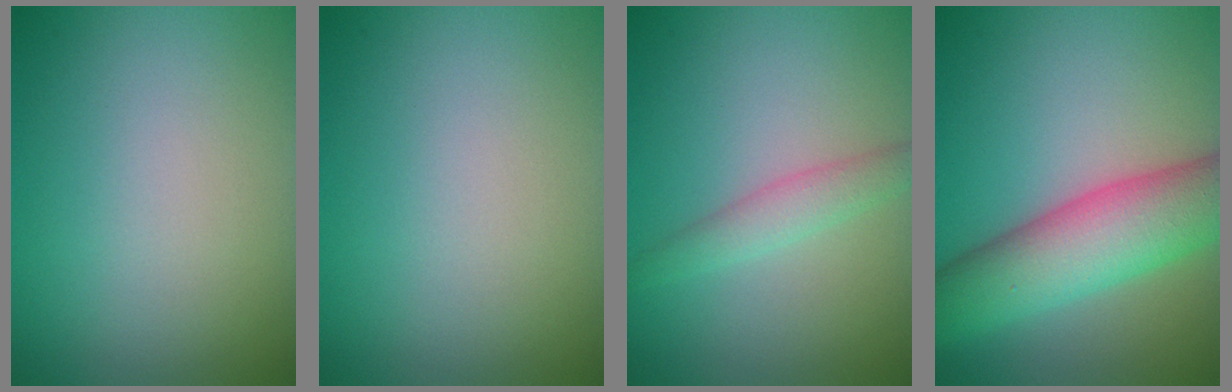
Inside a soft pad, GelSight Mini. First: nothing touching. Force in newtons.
{"total": 0.0}
{"total": 2.0, "press": 2.0, "slide": 0.0}
{"total": 8.3, "press": 8.3, "slide": 0.3}